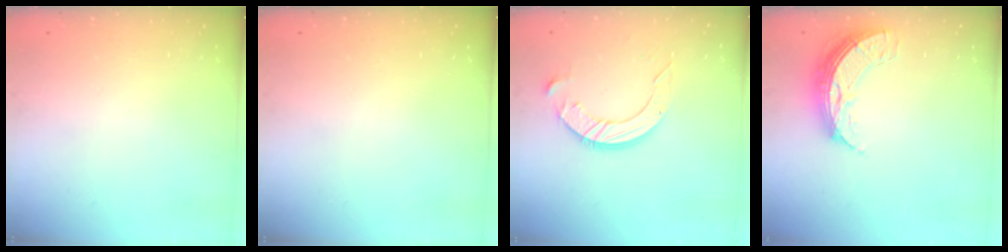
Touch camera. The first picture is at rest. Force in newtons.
{"total": 0.0}
{"total": 10.0, "press": 10.0, "slide": 1.0}
{"total": 8.0, "press": 8.0, "slide": 0.7}